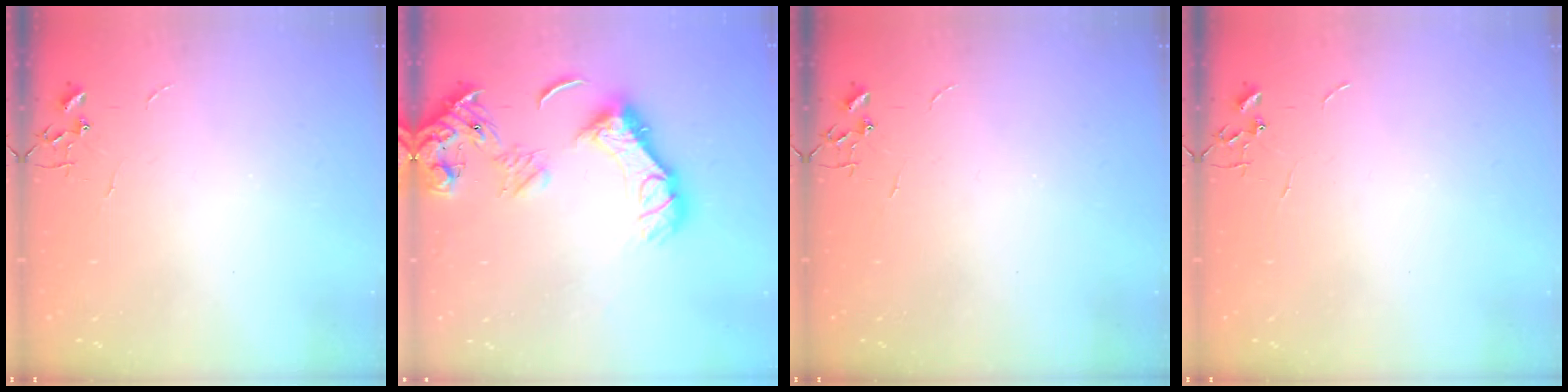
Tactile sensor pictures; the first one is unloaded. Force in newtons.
{"total": 18.4, "press": 18.3, "slide": 2.3}
{"total": 0.0}
{"total": 0.0}